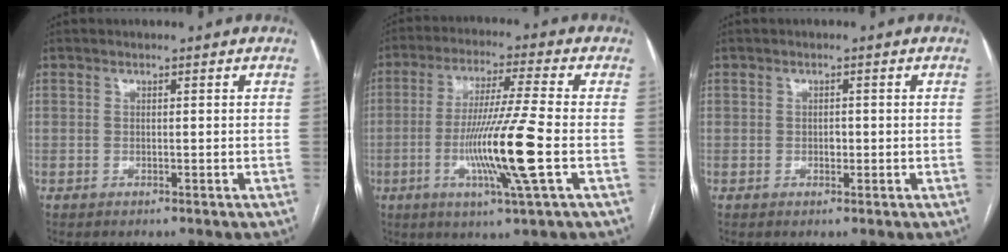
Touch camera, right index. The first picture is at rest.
{"total": 12.8, "force": [-3.2, -1.3, 12.3], "torque": [-0.240, -0.017, -0.062]}
{"total": 1.1, "force": [-0.2, 0.8, 0.8], "torque": [-0.012, 0.002, -0.002]}